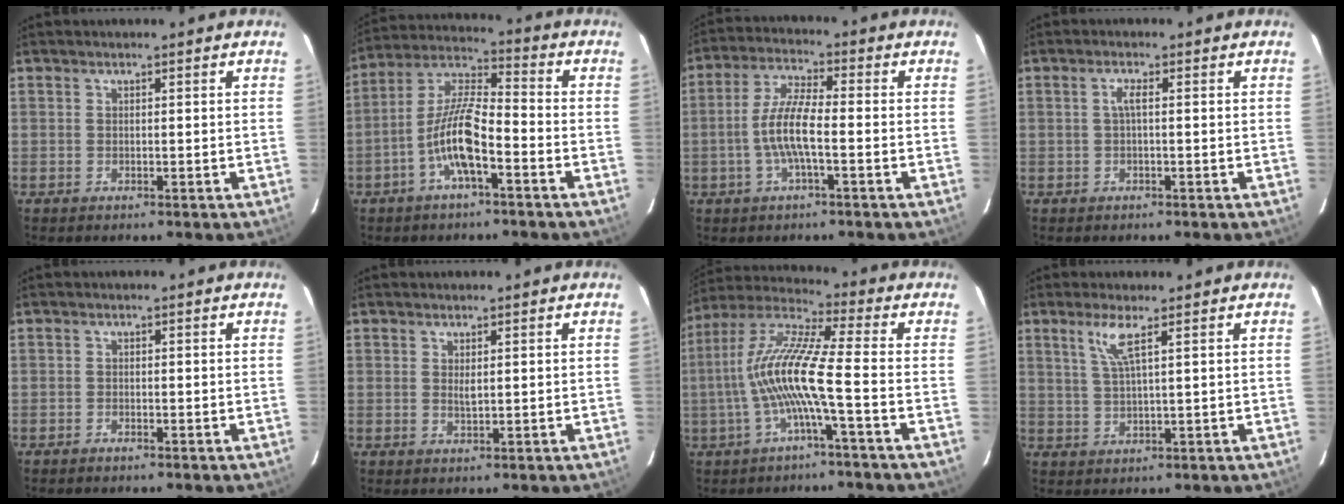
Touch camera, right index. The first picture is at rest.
{"total": 10.5, "force": [-4.6, 2.5, 9.1], "torque": [-0.194, 0.007, -0.091]}
{"total": 8.0, "force": [-1.9, 1.4, 7.6], "torque": [-0.159, 0.006, -0.040]}
{"total": 1.7, "force": [0.0, 0.1, 1.7], "torque": [-0.033, 0.004, -0.002]}
{"total": 0.9, "force": [-0.8, 0.2, 0.2], "torque": [-0.008, 0.002, -0.018]}
{"total": 1.4, "force": [0.4, 0.6, 1.2], "torque": [-0.022, -0.001, 0.008]}
{"total": 12.3, "force": [-2.9, 0.1, 11.9], "torque": [-0.238, 0.007, -0.056]}
{"total": 4.1, "force": [2.2, -0.1, 3.5], "torque": [-0.073, -0.002, 0.048]}